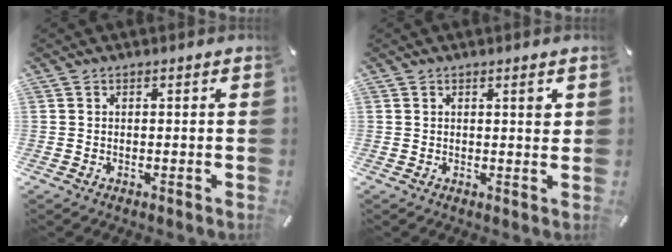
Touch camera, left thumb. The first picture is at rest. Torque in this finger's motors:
{"motor_torque": [0.49, 0.68, 0.45, -0.25, 0.03]}